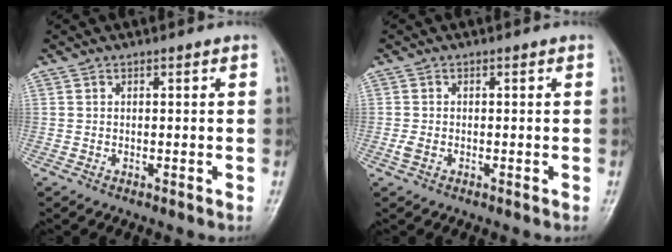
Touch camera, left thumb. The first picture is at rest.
{"total": 1.5, "force": [-0.6, 1.0, 0.9], "torque": [-0.021, -0.001, -0.009]}